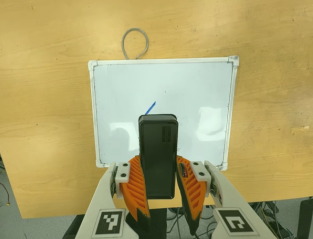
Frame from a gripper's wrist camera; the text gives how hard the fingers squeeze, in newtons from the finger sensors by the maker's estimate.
{"total": 8.0, "left": 6.2, "right": 9.7}